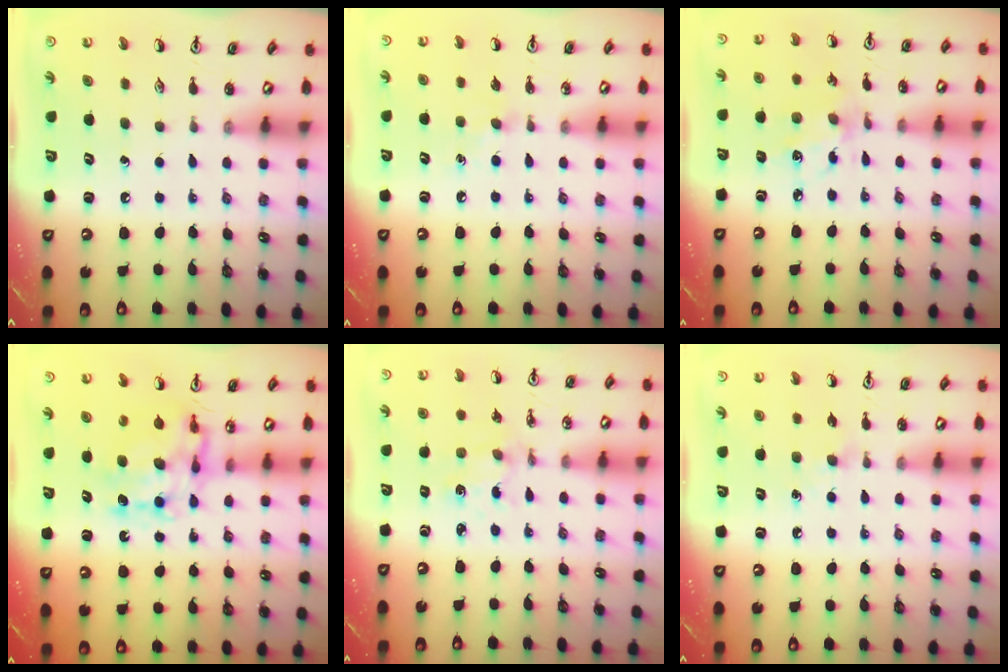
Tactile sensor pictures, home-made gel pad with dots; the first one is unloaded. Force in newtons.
{"total": 5.4, "press": 5.3, "slide": 0.8}
{"total": 5.8, "press": 5.6, "slide": 1.6}
{"total": 8.6, "press": 8.6, "slide": 0.9}
{"total": 1.2, "press": 1.2, "slide": 0.1}
{"total": 4.5, "press": 4.4, "slide": 0.7}